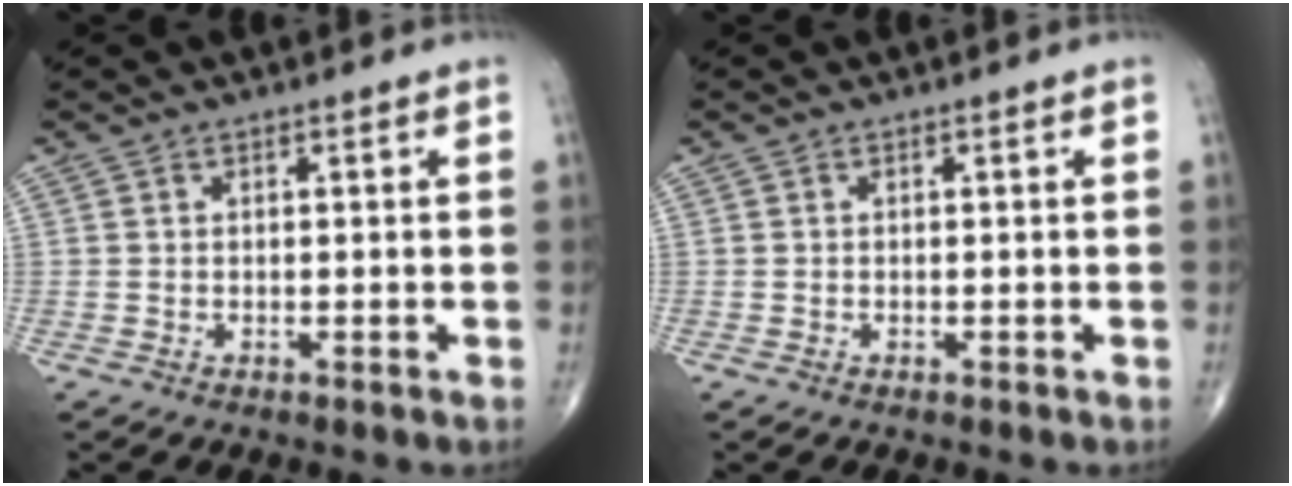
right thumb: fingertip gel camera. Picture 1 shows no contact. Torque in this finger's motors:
{"motor_torque": [0.81, 0.60, -0.16, -0.08, -0.04]}